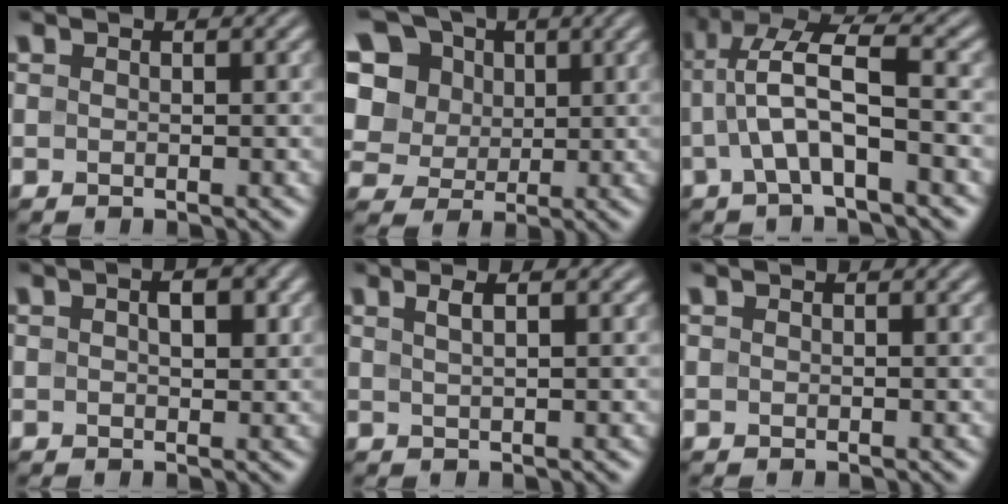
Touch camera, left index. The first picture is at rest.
{"total": 12.7, "force": [4.8, 10.2, 5.8], "torque": [-0.147, 0.032, 0.080]}
{"total": 6.1, "force": [-1.0, 1.8, 5.7], "torque": [-0.116, 0.022, -0.024]}
{"total": 2.5, "force": [0.7, 1.3, 2.0], "torque": [-0.028, 0.004, 0.009]}
{"total": 1.8, "force": [0.8, 0.6, 1.5], "torque": [-0.022, 0.008, 0.010]}
{"total": 0.0}